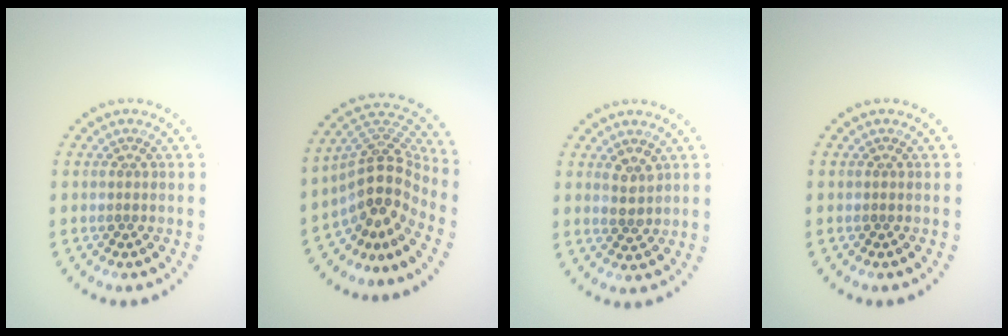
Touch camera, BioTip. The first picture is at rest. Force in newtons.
{"total": 5.1, "press": 3.7, "slide": 3.6}
{"total": 1.8, "press": 1.8, "slide": 0.4}
{"total": 0.0}